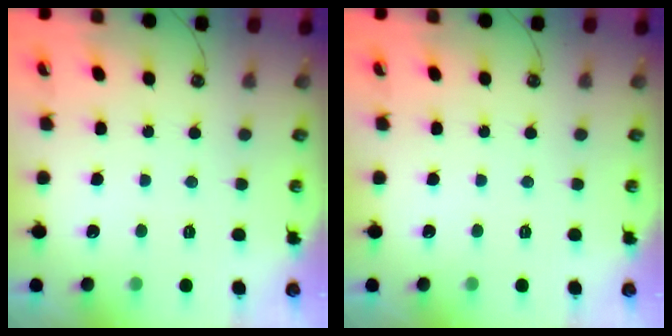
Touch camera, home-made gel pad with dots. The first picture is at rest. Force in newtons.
{"total": 0.0}